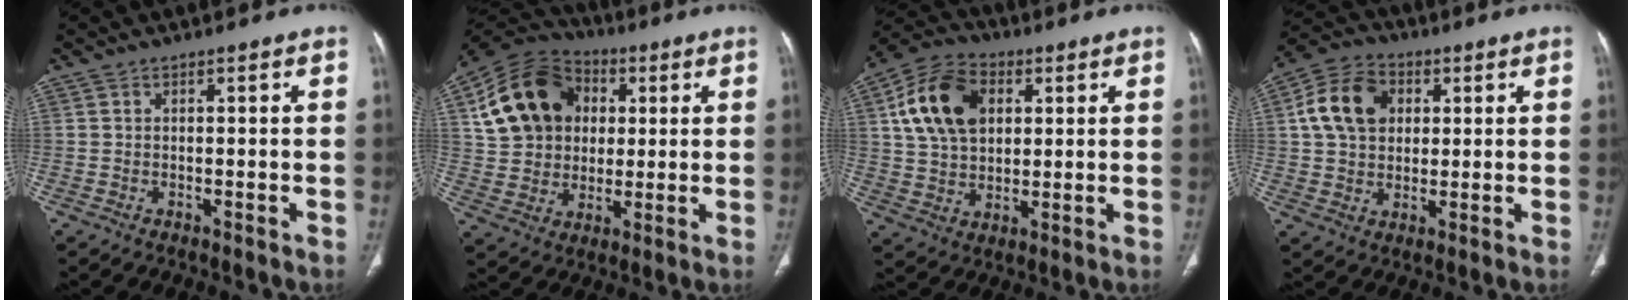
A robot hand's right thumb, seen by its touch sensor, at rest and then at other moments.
{"total": 18.2, "force": [4.7, 14.4, 10.0], "torque": [-0.168, 0.014, 0.082]}
{"total": 15.1, "force": [4.2, 10.3, 10.2], "torque": [-0.169, 0.007, 0.074]}
{"total": 12.2, "force": [2.8, 9.2, 7.5], "torque": [-0.120, 0.011, 0.043]}